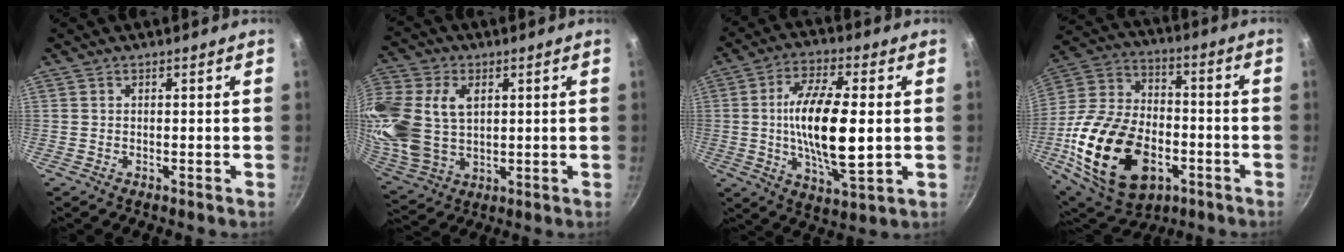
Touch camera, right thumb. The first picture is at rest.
{"total": 20.4, "force": [4.5, 14.4, 13.8], "torque": [-0.323, -0.001, 0.091]}
{"total": 16.6, "force": [0.2, 5.9, 15.5], "torque": [-0.283, 0.002, 0.000]}
{"total": 26.6, "force": [-8.3, 16.6, 19.0], "torque": [-0.347, 0.029, -0.138]}